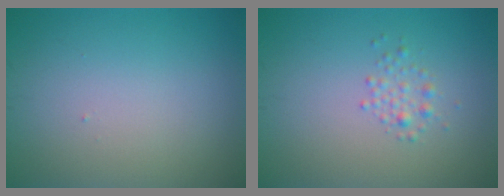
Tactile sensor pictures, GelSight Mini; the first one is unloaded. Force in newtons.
{"total": 1.4, "press": 1.4, "slide": 0.1}